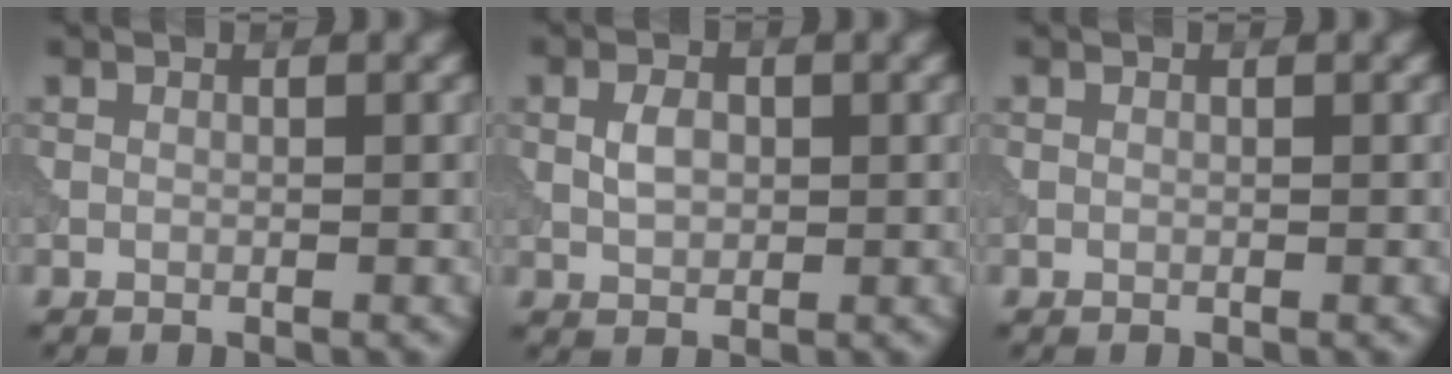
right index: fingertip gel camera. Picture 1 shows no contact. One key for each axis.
{"total": 2.2, "fx": 0.3, "fy": 1.5, "fz": 1.6, "tx": -0.033, "ty": 0.003, "tz": 0.005}
{"total": 0.0}